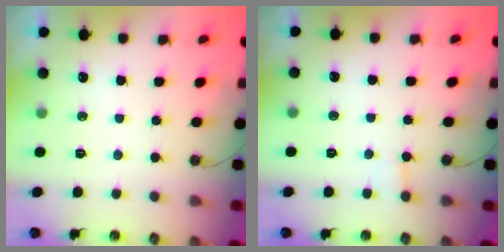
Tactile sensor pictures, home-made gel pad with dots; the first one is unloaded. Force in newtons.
{"total": 2.4, "press": 2.4, "slide": 0.3}